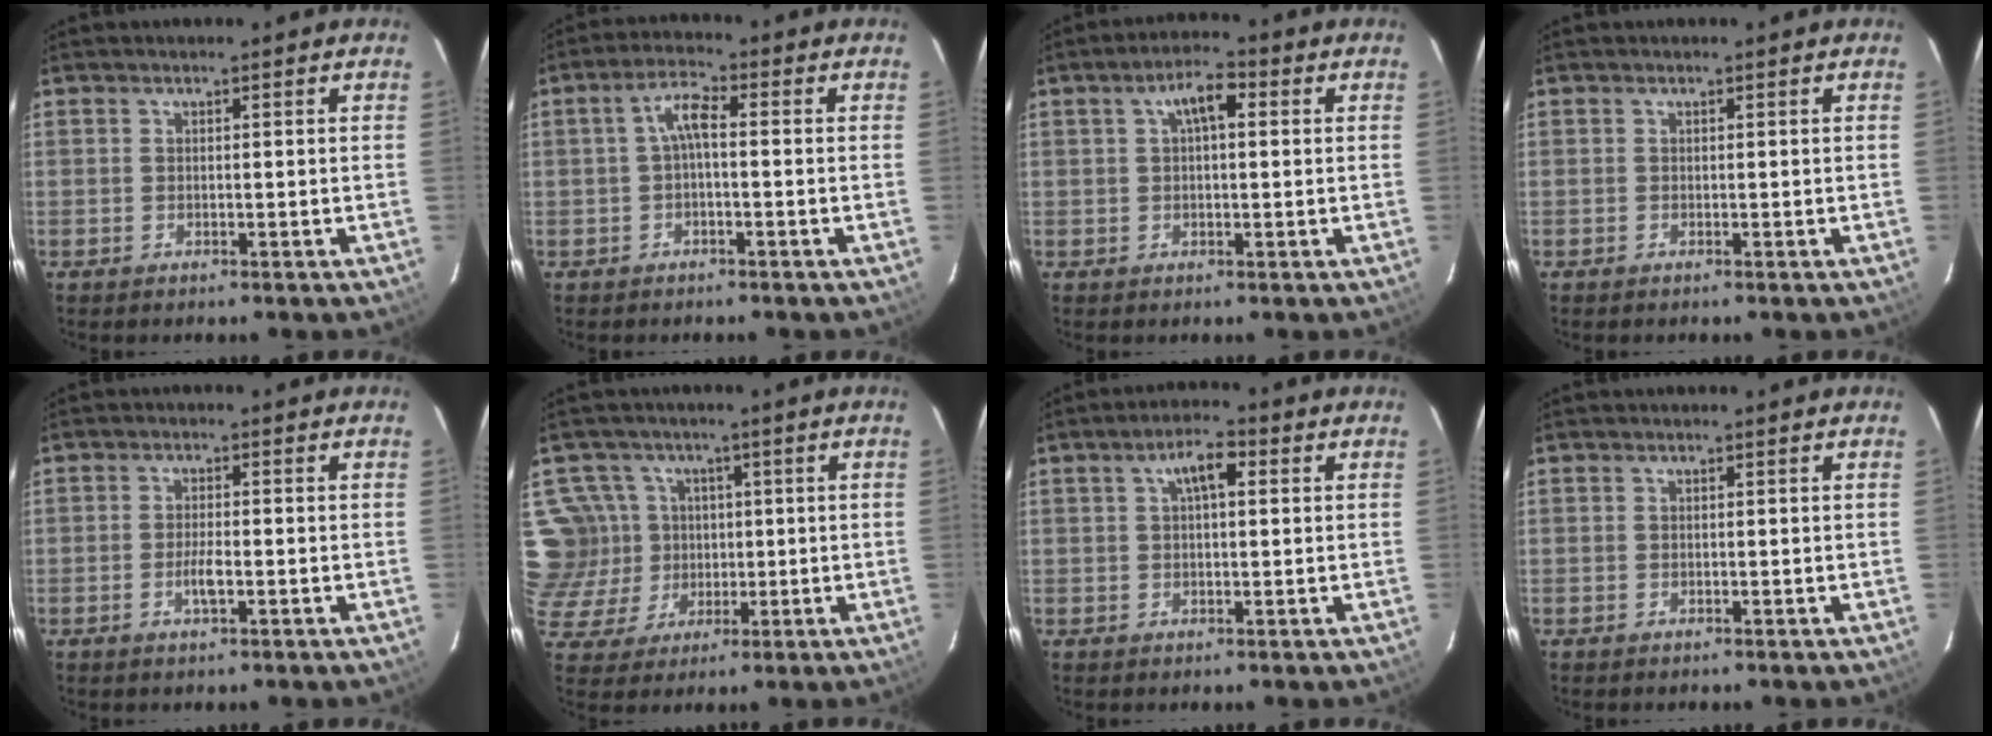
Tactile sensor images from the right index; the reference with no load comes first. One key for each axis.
{"total": 4.0, "fx": -0.4, "fy": 1.2, "fz": 3.7, "tx": -0.077, "ty": 0.015, "tz": -0.008}
{"total": 5.1, "fx": 1.4, "fy": 2.1, "fz": 4.5, "tx": -0.081, "ty": 0.019, "tz": 0.025}
{"total": 0.0}
{"total": 2.9, "fx": -1.0, "fy": 0.9, "fz": 2.6, "tx": -0.050, "ty": -0.001, "tz": -0.019}
{"total": 9.5, "fx": 2.1, "fy": 9.2, "fz": 1.4, "tx": -0.053, "ty": 0.014, "tz": 0.047}
{"total": 5.0, "fx": 1.6, "fy": 2.0, "fz": 4.3, "tx": -0.076, "ty": 0.017, "tz": 0.028}
{"total": 0.0}